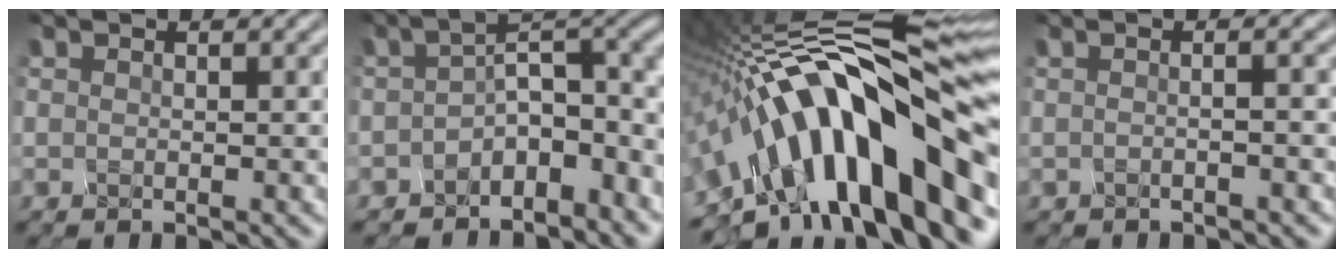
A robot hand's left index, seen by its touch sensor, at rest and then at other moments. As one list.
[{"total": 7.0, "force": [-2.4, 3.7, 5.4], "torque": [-0.067, 0.013, -0.053]}, {"total": 16.3, "force": [-5.3, 5.8, 14.3], "torque": [-0.192, 0.051, -0.107]}, {"total": 3.9, "force": [0.6, 2.1, 3.2], "torque": [-0.012, 0.026, -0.031]}]